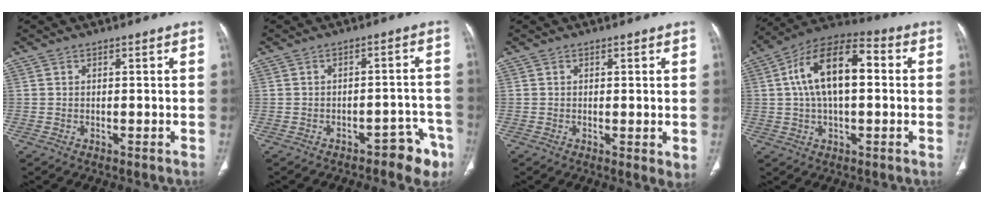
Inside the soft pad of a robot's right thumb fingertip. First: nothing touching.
{"total": 7.1, "force": [-5.0, 3.5, 3.6], "torque": [-0.013, 0.051, -0.065]}
{"total": 2.4, "force": [0.0, 0.8, 2.3], "torque": [-0.036, -0.012, -0.001]}
{"total": 15.8, "force": [2.1, 8.0, 13.5], "torque": [-0.231, 0.033, 0.028]}